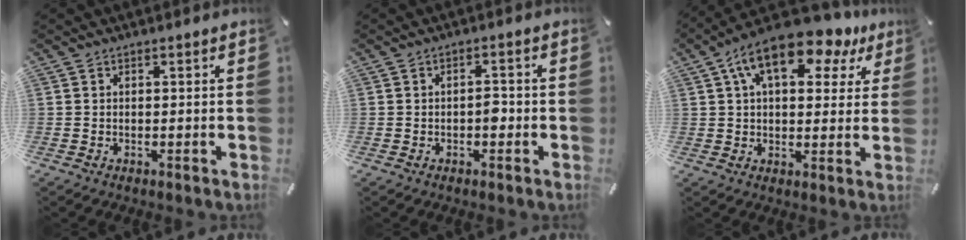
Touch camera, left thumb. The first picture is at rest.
{"total": 2.4, "force": [-0.7, 1.4, 1.9], "torque": [-0.035, 0.007, -0.014]}
{"total": 13.8, "force": [7.0, 7.0, 9.7], "torque": [-0.157, -0.020, 0.119]}